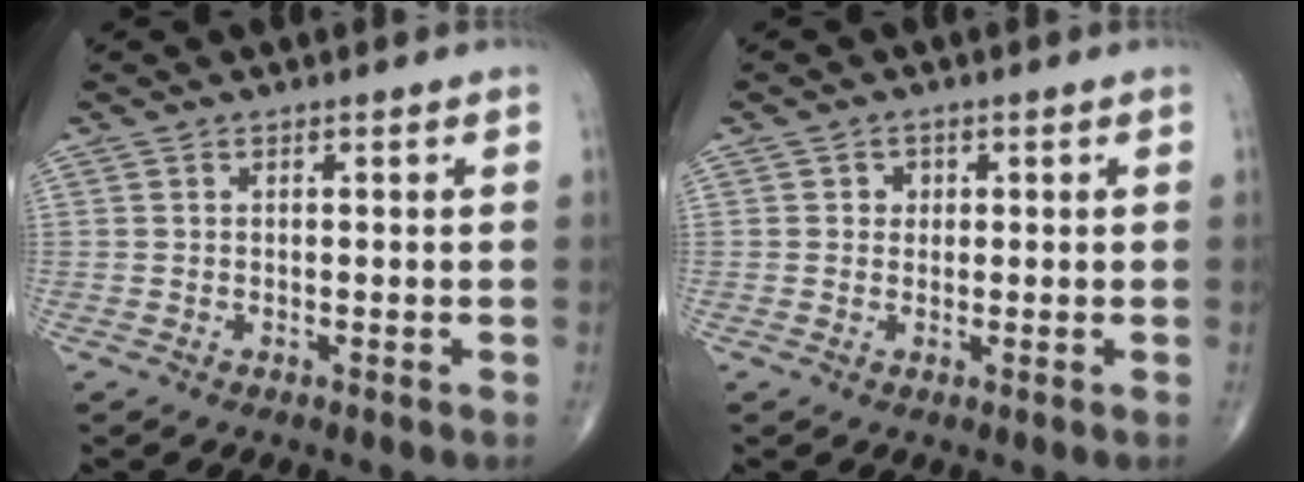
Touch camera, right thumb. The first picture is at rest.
{"total": 1.8, "force": [0.4, 1.6, 0.6], "torque": [0.003, 0.001, 0.002]}